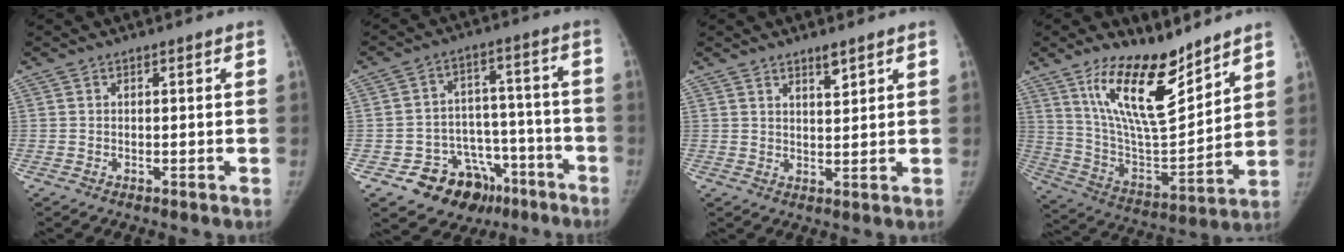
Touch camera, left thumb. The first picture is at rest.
{"total": 14.0, "force": [-8.4, 9.9, 5.2], "torque": [-0.031, 0.084, -0.116]}
{"total": 2.9, "force": [2.1, 0.8, 1.8], "torque": [-0.023, -0.017, 0.038]}
{"total": 19.0, "force": [12.6, 6.7, 12.6], "torque": [-0.181, -0.084, 0.238]}